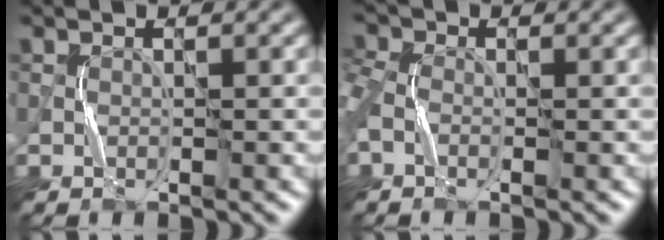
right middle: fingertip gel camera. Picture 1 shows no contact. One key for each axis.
{"total": 3.0, "fx": -0.6, "fy": 2.2, "fz": 1.9, "tx": -0.062, "ty": 0.001, "tz": -0.016}